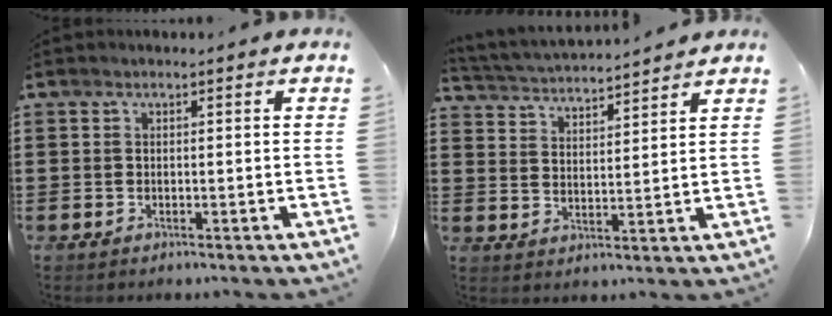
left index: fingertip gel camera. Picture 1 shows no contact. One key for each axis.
{"total": 3.5, "fx": 3.5, "fy": 0.0, "fz": 0.1, "tx": -0.021, "ty": -0.024, "tz": 0.057}